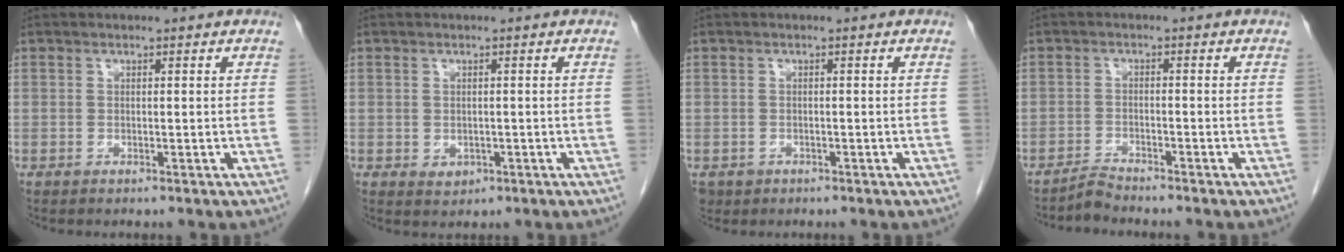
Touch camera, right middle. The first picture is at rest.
{"total": 1.6, "force": [-0.4, 1.3, 0.8], "torque": [-0.016, -0.001, 0.002]}
{"total": 2.2, "force": [-1.2, 1.8, 0.3], "torque": [-0.008, 0.001, -0.016]}
{"total": 2.1, "force": [-2.0, -0.3, -0.2], "torque": [0.003, -0.011, -0.037]}